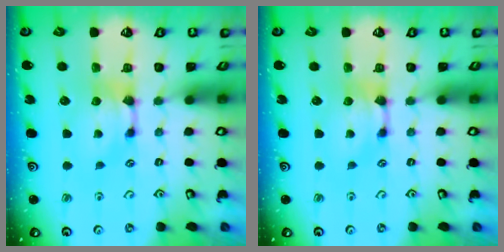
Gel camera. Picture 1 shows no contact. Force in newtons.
{"total": 0.0}